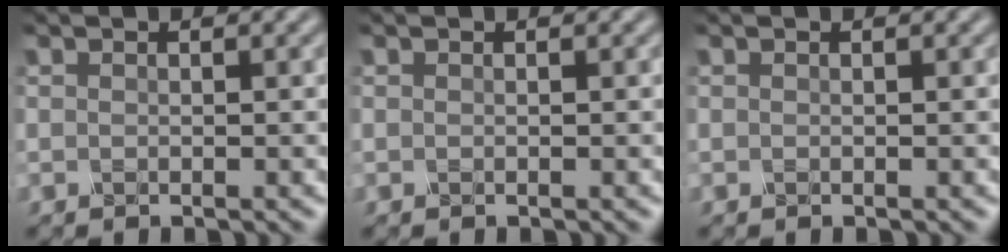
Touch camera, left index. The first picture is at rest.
{"total": 0.0}
{"total": 0.0}